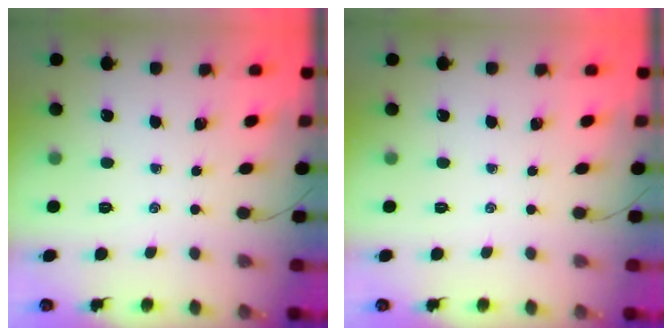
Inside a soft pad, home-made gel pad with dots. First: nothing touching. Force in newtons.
{"total": 0.0}